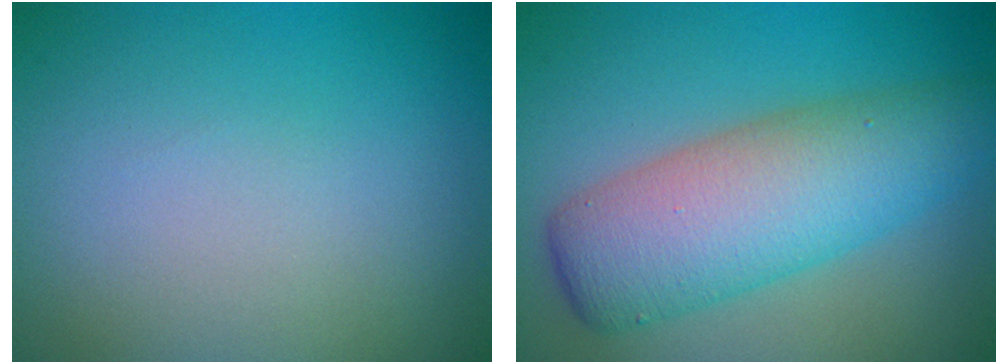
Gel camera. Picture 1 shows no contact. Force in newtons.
{"total": 7.6, "press": 7.6, "slide": 0.2}